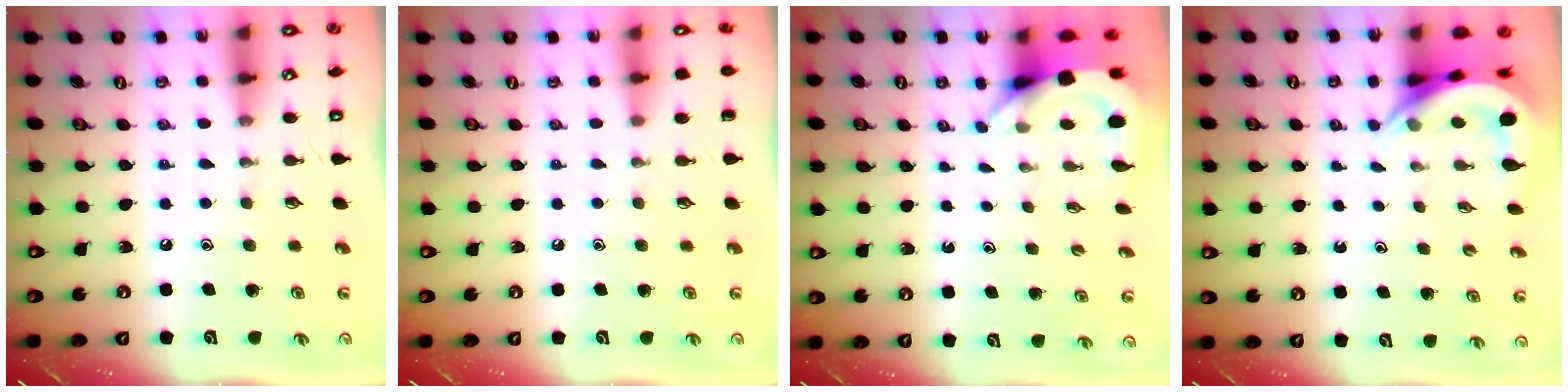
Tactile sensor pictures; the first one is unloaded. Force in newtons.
{"total": 0.0}
{"total": 3.9, "press": 3.9, "slide": 0.2}
{"total": 5.8, "press": 5.8, "slide": 0.3}